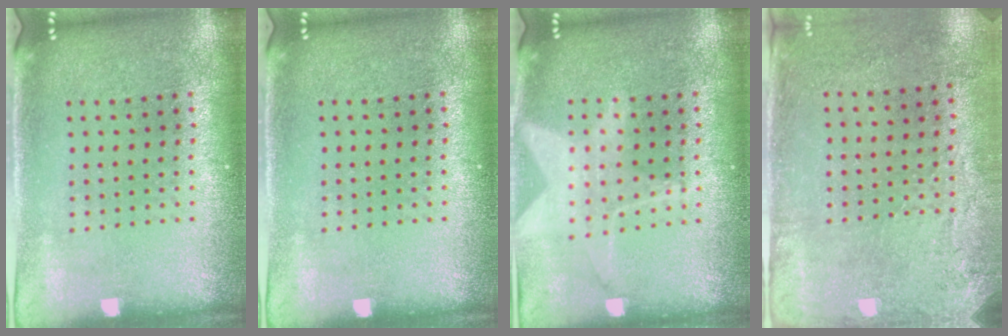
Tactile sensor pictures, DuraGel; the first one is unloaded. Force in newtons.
{"total": 0.0}
{"total": 1.3, "press": 1.2, "slide": 0.4}
{"total": 2.8, "press": 2.3, "slide": 1.6}